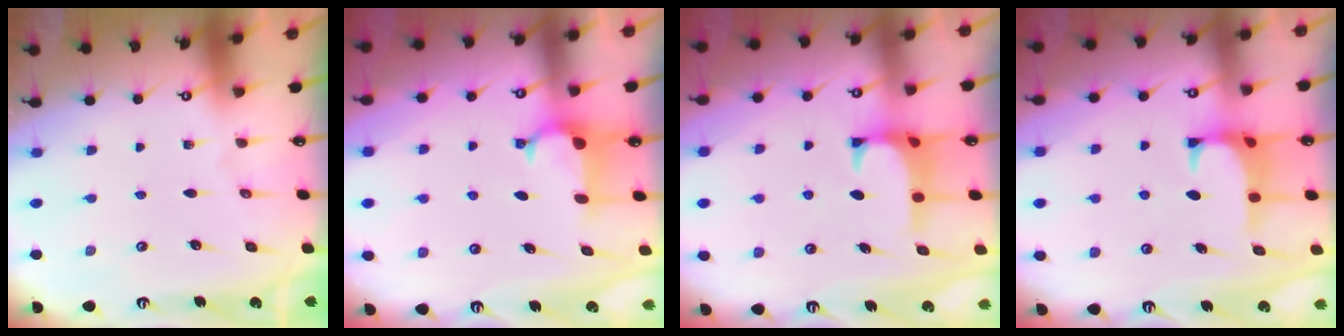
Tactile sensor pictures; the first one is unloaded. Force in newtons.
{"total": 1.9, "press": 1.8, "slide": 0.7}
{"total": 0.8, "press": 0.1, "slide": 0.8}
{"total": 1.2, "press": 1.1, "slide": 0.6}